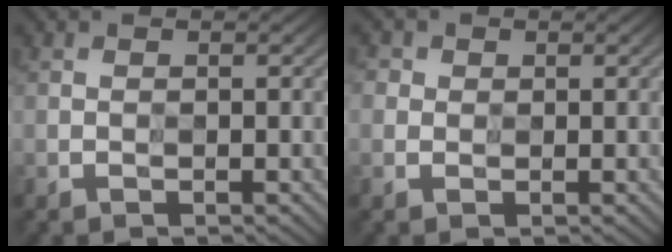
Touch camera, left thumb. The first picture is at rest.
{"total": 2.4, "force": [1.0, 2.1, 0.4], "torque": [-0.016, 0.001, 0.013]}